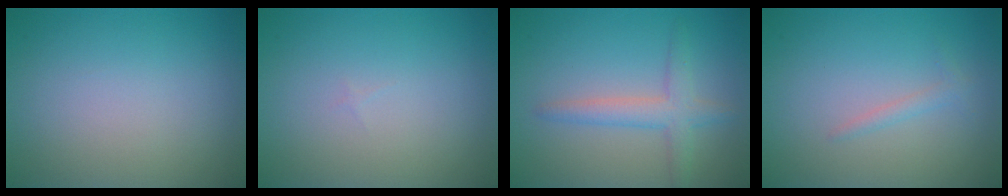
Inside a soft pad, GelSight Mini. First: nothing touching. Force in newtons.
{"total": 0.0}
{"total": 2.9, "press": 2.9, "slide": 0.2}
{"total": 1.0, "press": 1.0, "slide": 0.1}